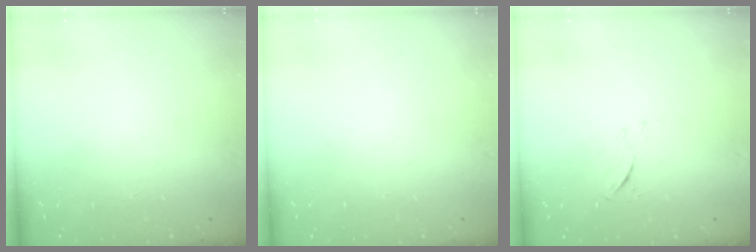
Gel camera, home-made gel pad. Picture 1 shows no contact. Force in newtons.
{"total": 0.0}
{"total": 5.8, "press": 5.8, "slide": 0.5}